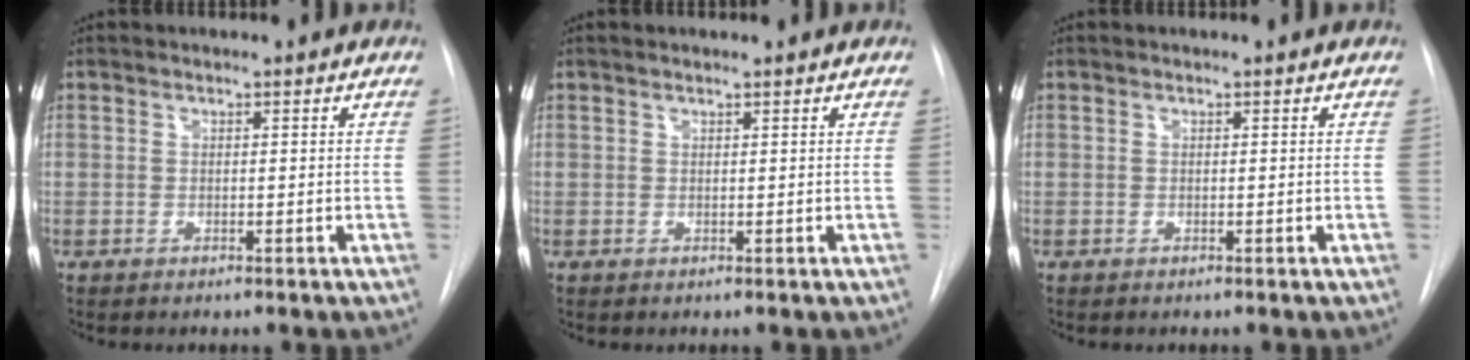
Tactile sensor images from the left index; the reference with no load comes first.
{"total": 0.8, "force": [0.7, 0.0, 0.4], "torque": [-0.010, 0.010, 0.015]}
{"total": 0.0}